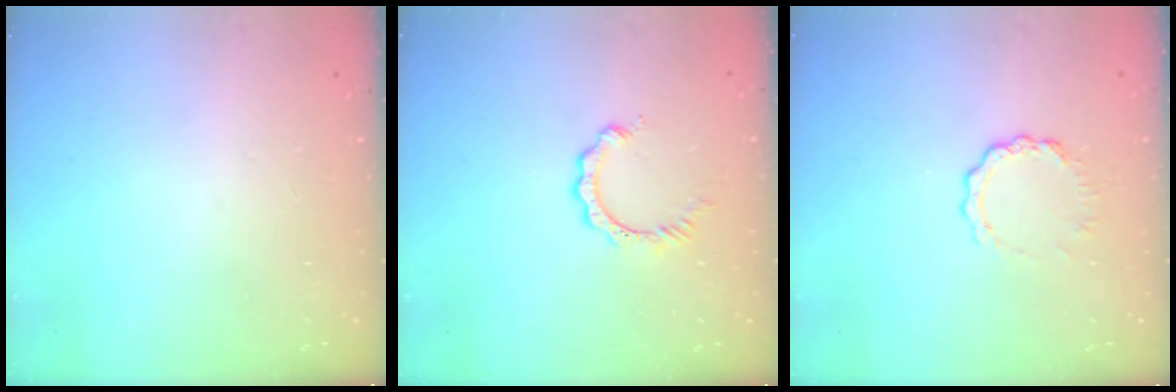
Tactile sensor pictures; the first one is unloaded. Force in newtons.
{"total": 2.8, "press": 2.8, "slide": 0.5}
{"total": 5.3, "press": 5.2, "slide": 0.6}